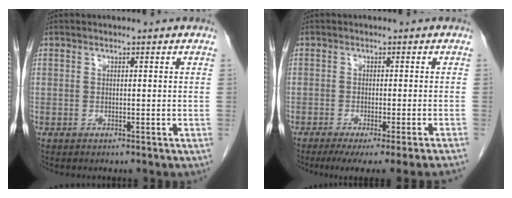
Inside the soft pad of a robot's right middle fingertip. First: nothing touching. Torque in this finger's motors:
{"motor_torque": [0.78, -0.75, 0.13, 0.05]}